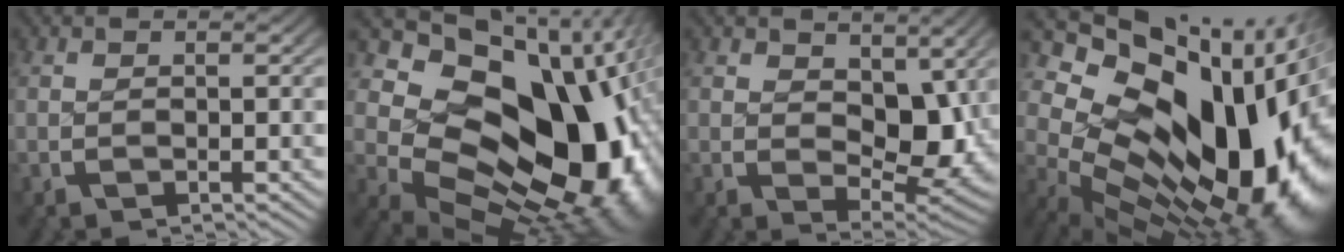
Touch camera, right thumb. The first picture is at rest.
{"total": 21.0, "force": [-1.5, 13.4, 16.1], "torque": [-0.251, -0.048, 0.001]}
{"total": 6.5, "force": [0.7, 4.3, 4.7], "torque": [-0.079, -0.039, 0.027]}
{"total": 21.3, "force": [0.6, 13.4, 16.5], "torque": [-0.244, -0.034, 0.017]}